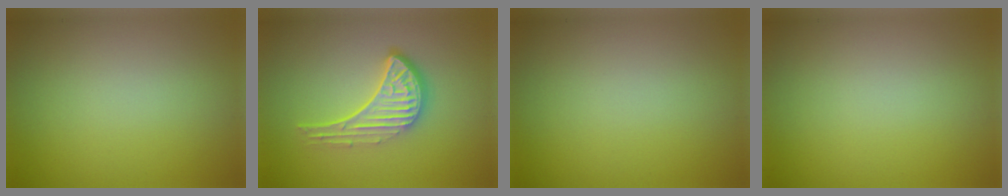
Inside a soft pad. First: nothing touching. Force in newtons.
{"total": 4.6, "press": 3.4, "slide": 3.2}
{"total": 0.0}
{"total": 0.0}